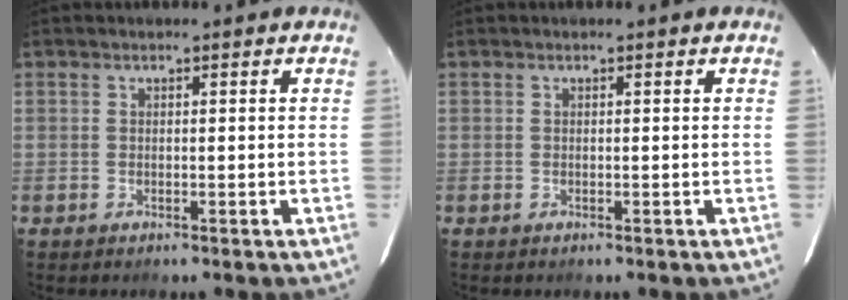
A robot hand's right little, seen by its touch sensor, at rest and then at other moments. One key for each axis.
{"total": 0.0}